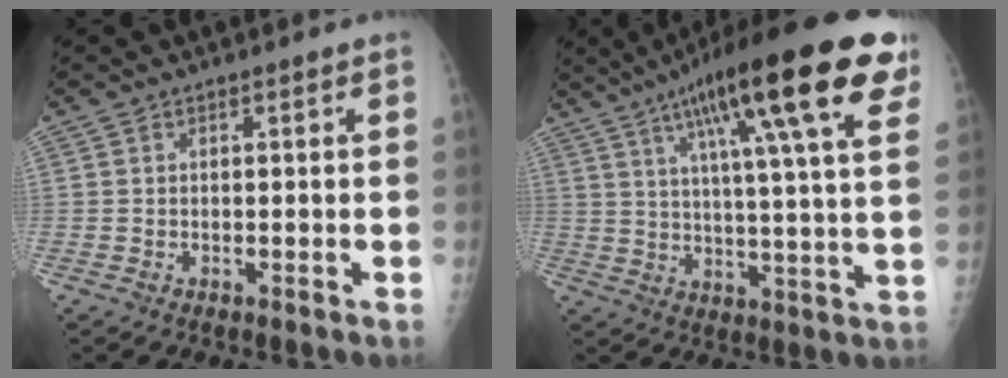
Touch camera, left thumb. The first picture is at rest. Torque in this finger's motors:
{"motor_torque": [0.63, 0.95, 1.84, -0.92, 0.40]}